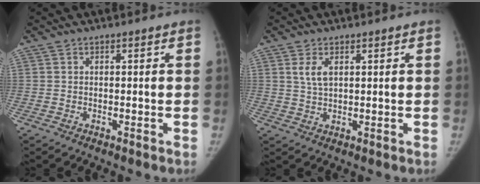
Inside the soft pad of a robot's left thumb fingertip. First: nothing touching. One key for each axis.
{"total": 3.4, "fx": 1.5, "fy": 1.7, "fz": 2.6, "tx": -0.048, "ty": -0.005, "tz": 0.034}